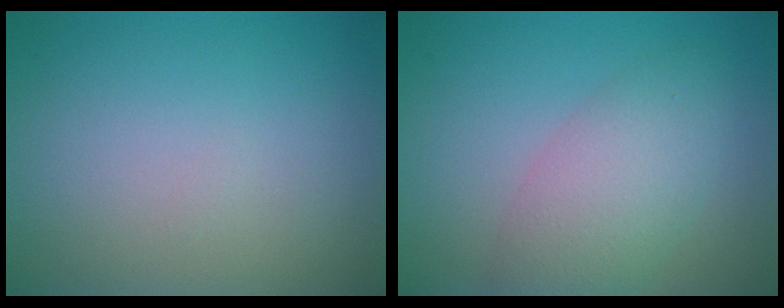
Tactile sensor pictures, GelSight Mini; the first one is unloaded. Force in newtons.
{"total": 4.8, "press": 4.8, "slide": 0.3}